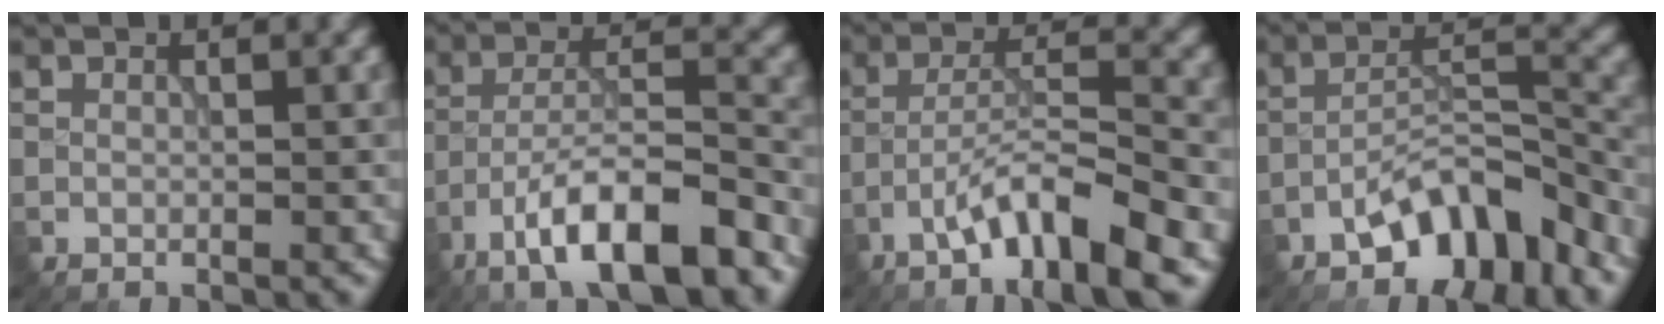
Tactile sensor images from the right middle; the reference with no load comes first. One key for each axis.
{"total": 11.0, "fx": -7.2, "fy": 3.1, "fz": 7.8, "tx": -0.126, "ty": 0.010, "tz": -0.128}
{"total": 7.4, "fx": -4.4, "fy": 1.4, "fz": 5.8, "tx": -0.100, "ty": 0.012, "tz": -0.079}
{"total": 6.7, "fx": -4.6, "fy": 2.2, "fz": 4.3, "tx": -0.066, "ty": 0.012, "tz": -0.086}